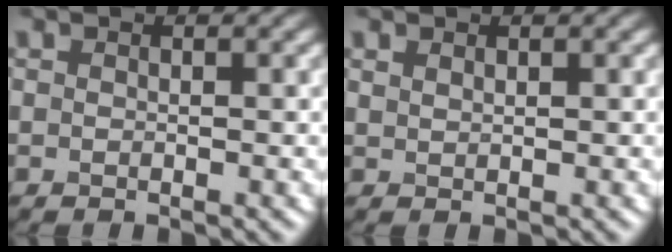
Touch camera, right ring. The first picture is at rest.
{"total": 0.7, "force": [0.6, 0.2, 0.2], "torque": [-0.006, -0.001, 0.014]}